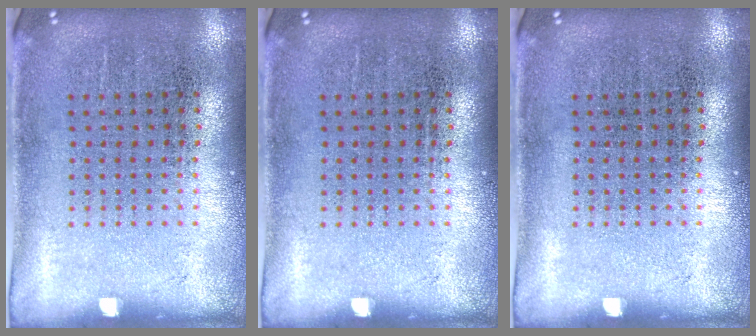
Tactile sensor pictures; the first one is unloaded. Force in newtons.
{"total": 0.0}
{"total": 0.0}